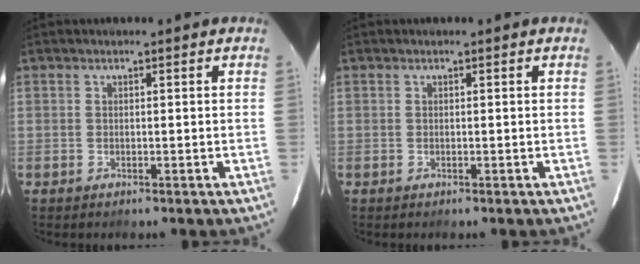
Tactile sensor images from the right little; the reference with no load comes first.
{"total": 0.0}